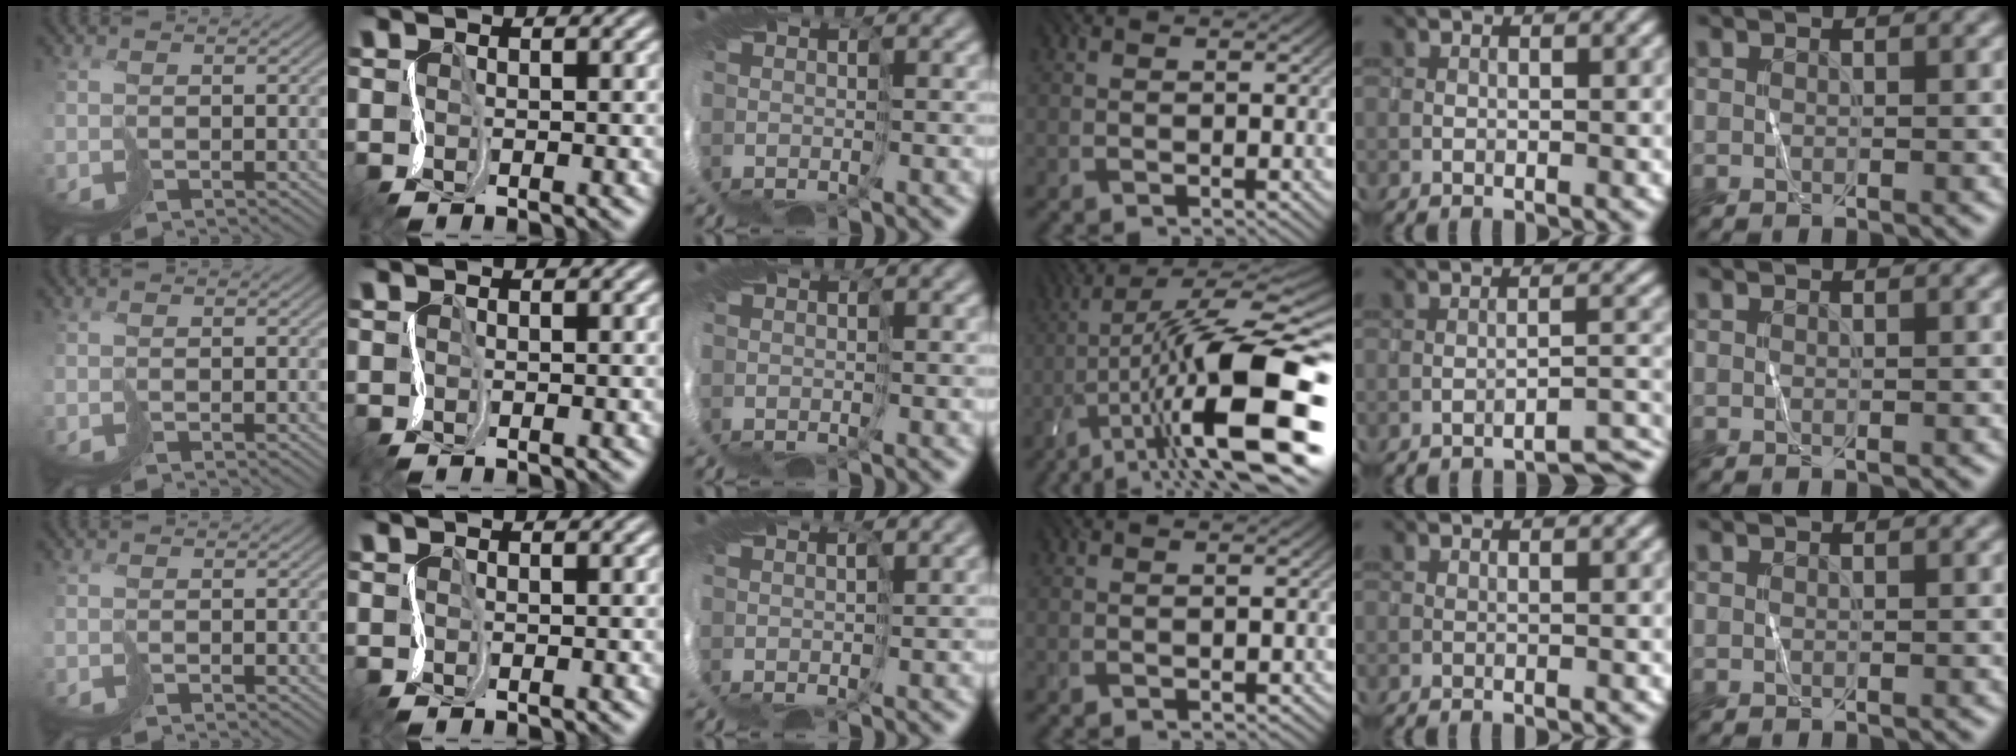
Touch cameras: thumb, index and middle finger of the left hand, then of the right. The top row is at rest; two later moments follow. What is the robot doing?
{"motion": "cut", "object": "tape"}